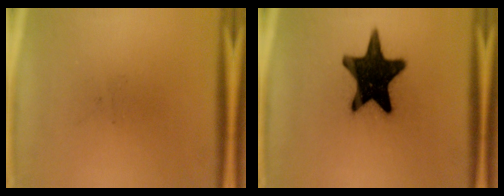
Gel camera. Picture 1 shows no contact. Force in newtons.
{"total": 19.5}